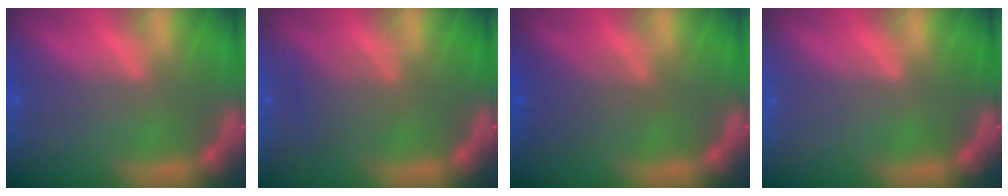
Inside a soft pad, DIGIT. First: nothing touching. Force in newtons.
{"total": 2.5}
{"total": 3.0}
{"total": 0.0}